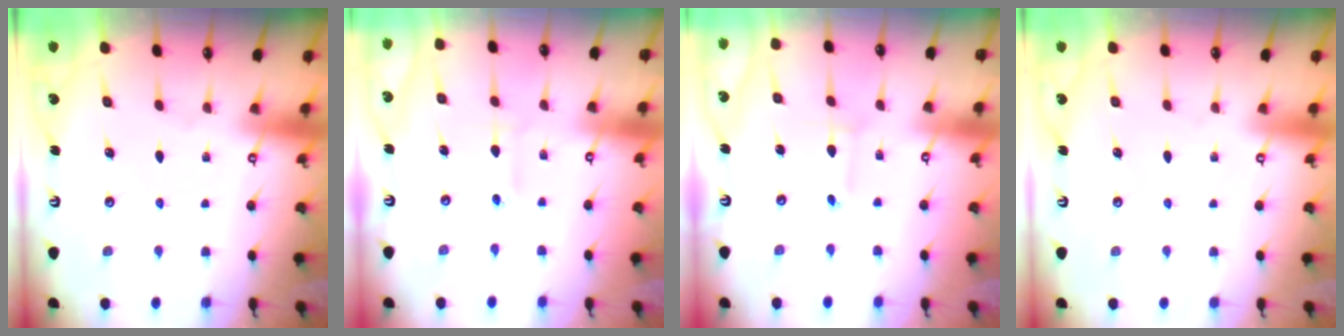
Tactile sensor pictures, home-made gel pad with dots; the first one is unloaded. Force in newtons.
{"total": 3.0, "press": 2.9, "slide": 0.6}
{"total": 2.4, "press": 2.4, "slide": 0.1}
{"total": 0.0}